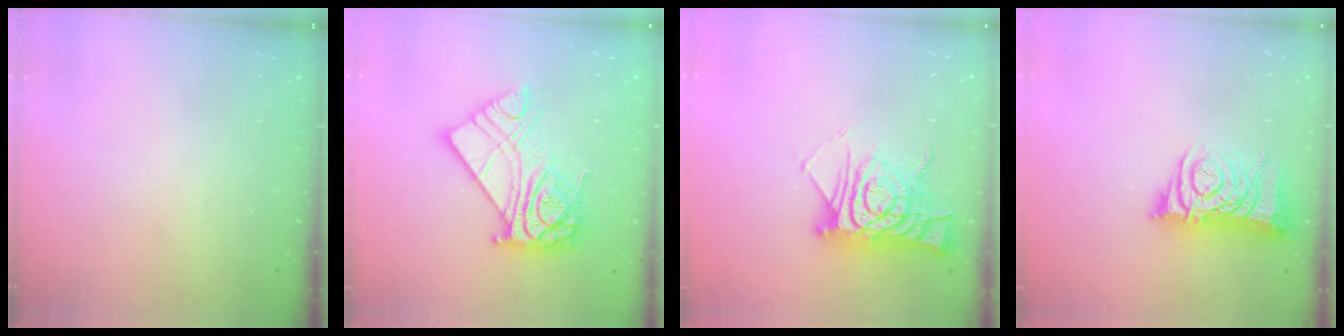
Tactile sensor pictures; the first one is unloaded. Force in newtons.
{"total": 15.8, "press": 15.7, "slide": 1.3}
{"total": 12.5, "press": 12.5, "slide": 1.1}
{"total": 9.5, "press": 9.4, "slide": 1.1}